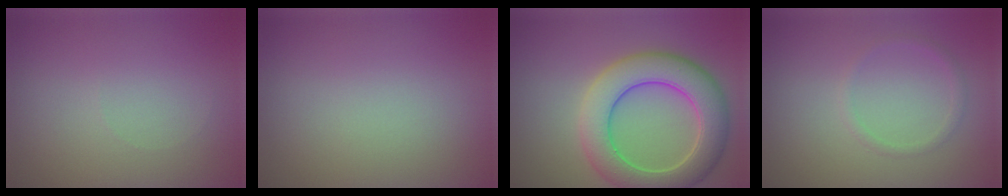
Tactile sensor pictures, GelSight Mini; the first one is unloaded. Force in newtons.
{"total": 0.0}
{"total": 7.5, "press": 7.5, "slide": 0.5}
{"total": 1.0, "press": 1.0, "slide": 0.0}